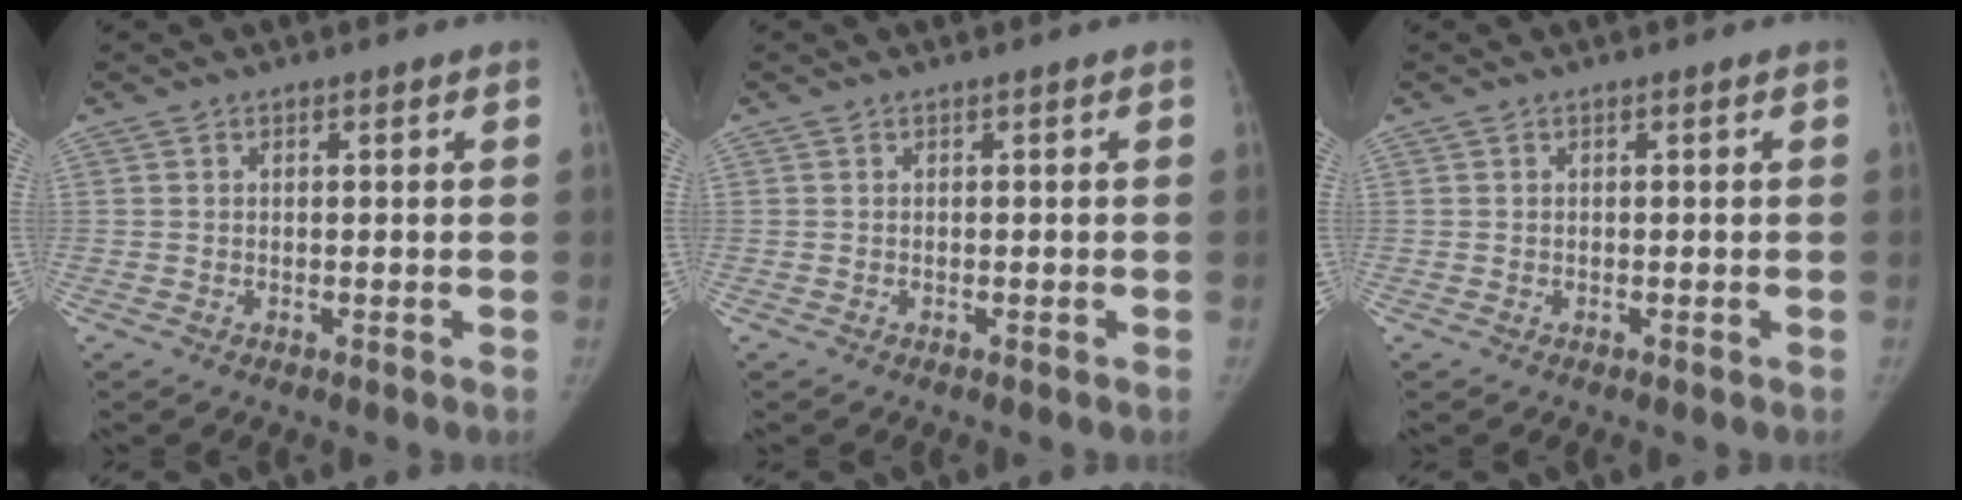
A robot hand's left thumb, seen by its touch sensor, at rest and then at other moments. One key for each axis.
{"total": 0.0}
{"total": 0.0}